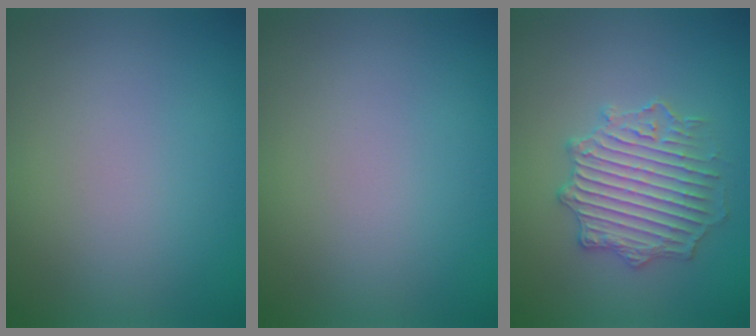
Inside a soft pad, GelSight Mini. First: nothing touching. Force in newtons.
{"total": 0.0}
{"total": 4.0, "press": 4.0, "slide": 0.3}